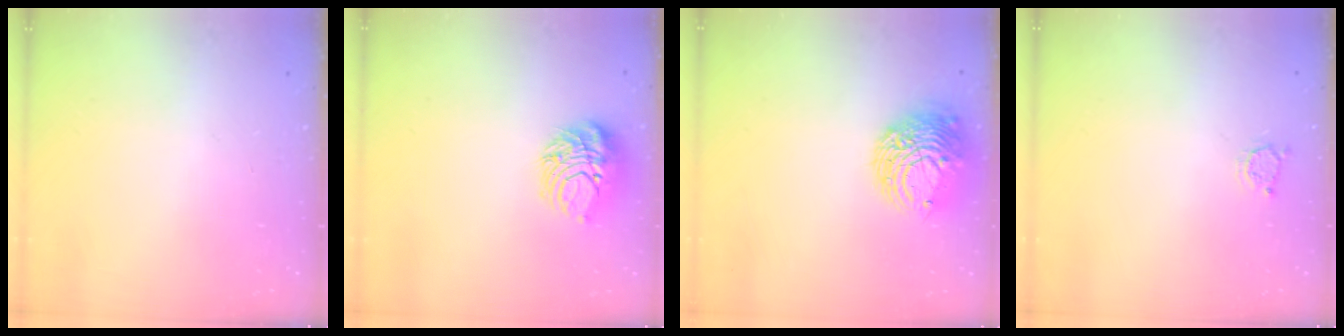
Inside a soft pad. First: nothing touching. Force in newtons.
{"total": 12.1, "press": 12.1, "slide": 0.7}
{"total": 11.0, "press": 10.9, "slide": 1.6}
{"total": 2.5, "press": 2.5, "slide": 0.3}